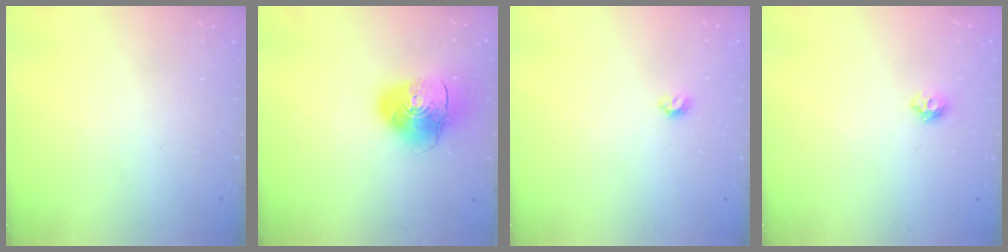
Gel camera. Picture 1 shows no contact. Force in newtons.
{"total": 10.8, "press": 10.6, "slide": 1.7}
{"total": 3.9, "press": 3.8, "slide": 0.7}
{"total": 5.6, "press": 5.6, "slide": 0.9}